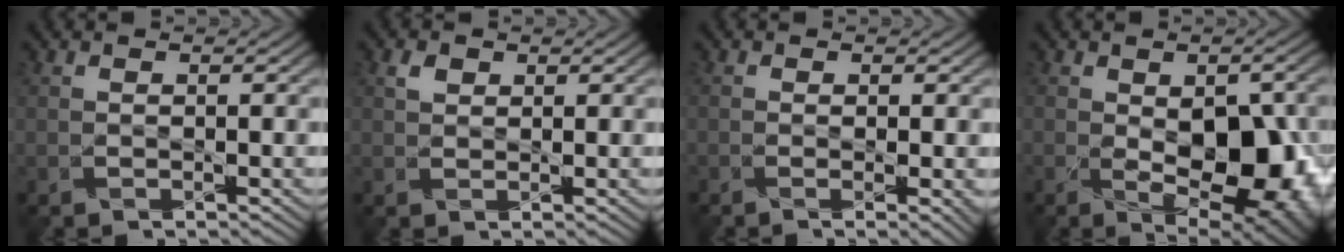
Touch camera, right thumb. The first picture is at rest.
{"total": 1.6, "force": [1.0, 1.0, 0.8], "torque": [-0.016, 0.003, 0.016]}
{"total": 1.2, "force": [-0.3, -0.1, 1.2], "torque": [-0.015, 0.000, -0.006]}
{"total": 12.2, "force": [-2.0, 6.7, 10.0], "torque": [-0.135, -0.029, -0.015]}